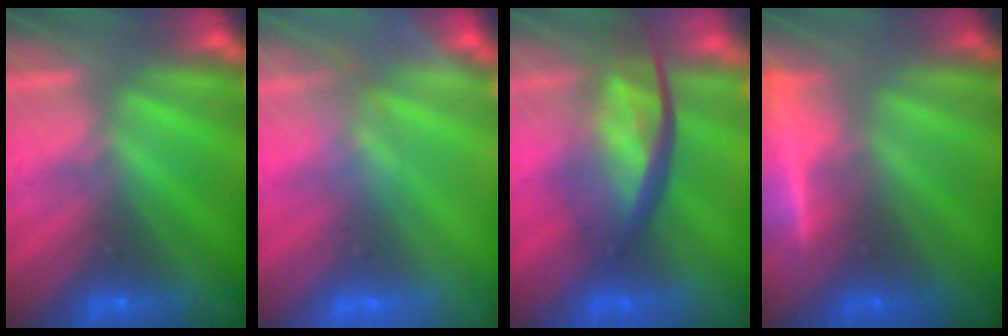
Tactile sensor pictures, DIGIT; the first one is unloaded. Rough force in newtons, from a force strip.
{"total": 3.0}
{"total": 10.2}
{"total": 7.2}